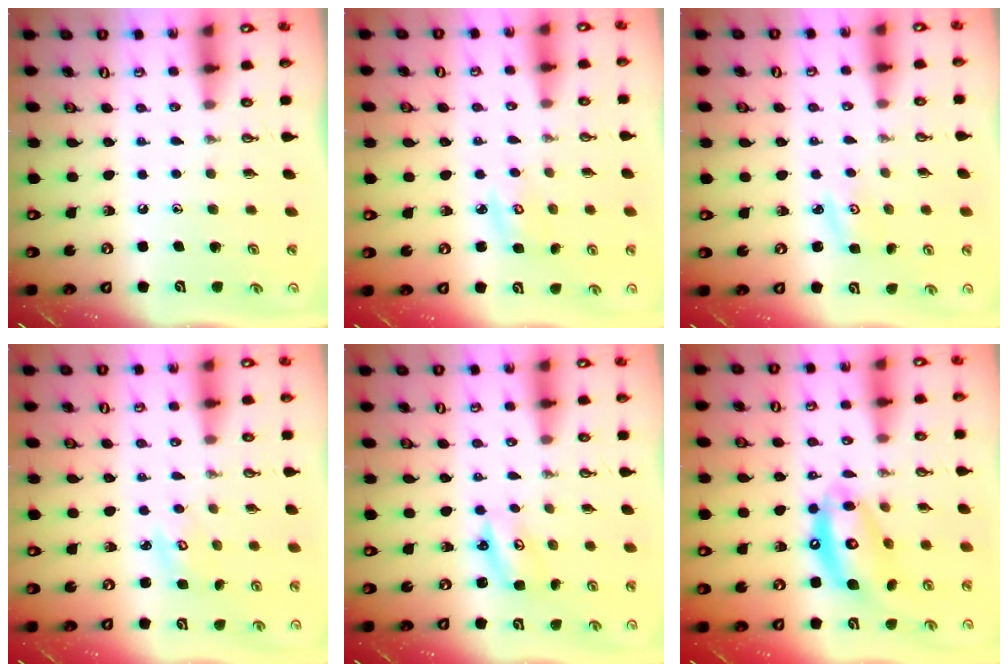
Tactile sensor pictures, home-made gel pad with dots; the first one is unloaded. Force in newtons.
{"total": 4.4, "press": 4.4, "slide": 0.5}
{"total": 3.1, "press": 3.0, "slide": 0.4}
{"total": 2.9, "press": 2.9, "slide": 0.3}
{"total": 3.0, "press": 3.0, "slide": 0.2}
{"total": 13.0, "press": 13.0, "slide": 1.2}